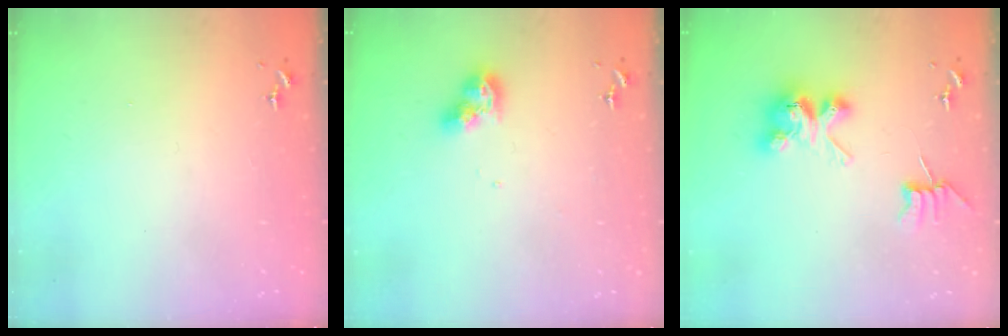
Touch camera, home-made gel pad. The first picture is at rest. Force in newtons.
{"total": 8.7, "press": 8.7, "slide": 0.2}
{"total": 9.9, "press": 9.8, "slide": 0.9}